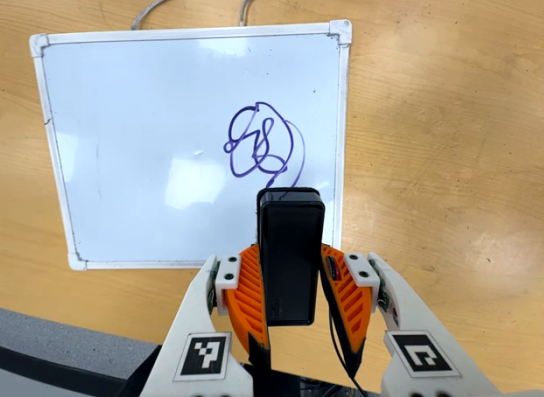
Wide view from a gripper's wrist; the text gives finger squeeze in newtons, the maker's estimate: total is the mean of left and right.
{"total": 3.5, "left": 2.1, "right": 4.9}